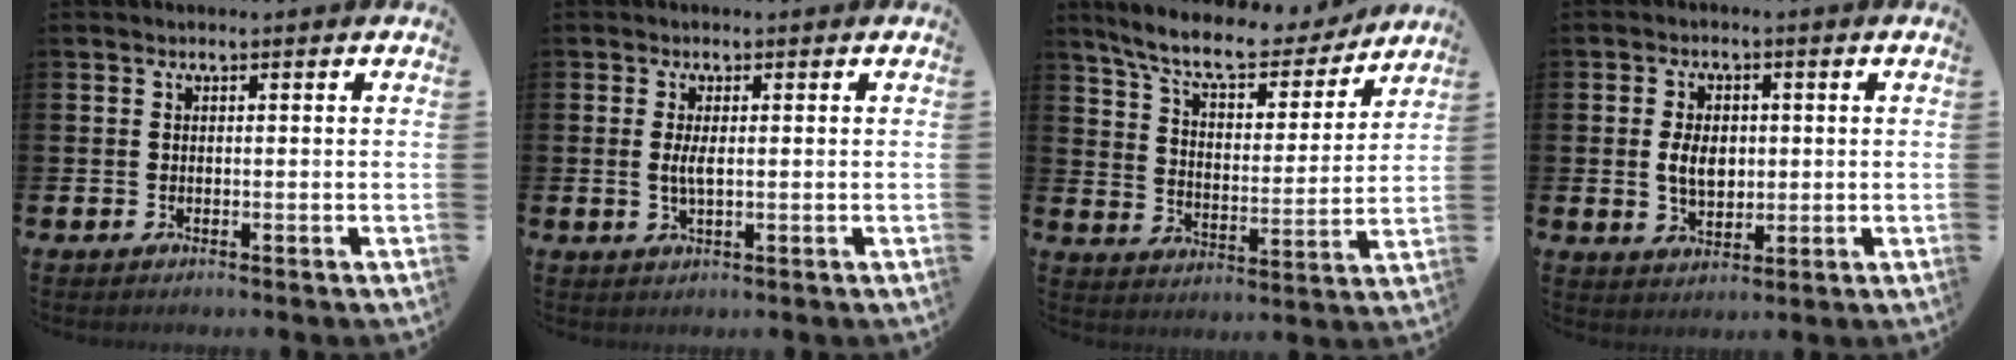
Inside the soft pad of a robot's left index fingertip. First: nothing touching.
{"total": 2.2, "force": [0.2, 0.7, 2.1], "torque": [-0.034, -0.001, -0.001]}
{"total": 9.8, "force": [8.7, 2.2, 3.8], "torque": [-0.104, -0.052, 0.150]}
{"total": 4.7, "force": [0.4, 3.0, 3.5], "torque": [-0.059, 0.006, 0.003]}